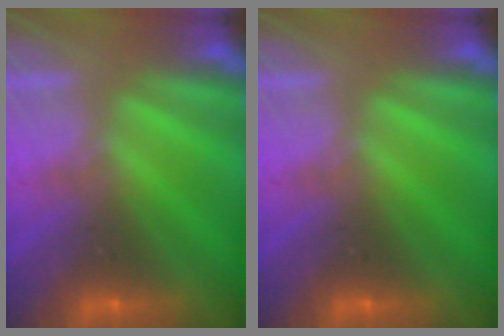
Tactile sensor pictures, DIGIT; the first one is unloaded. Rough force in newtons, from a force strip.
{"total": 0.0}